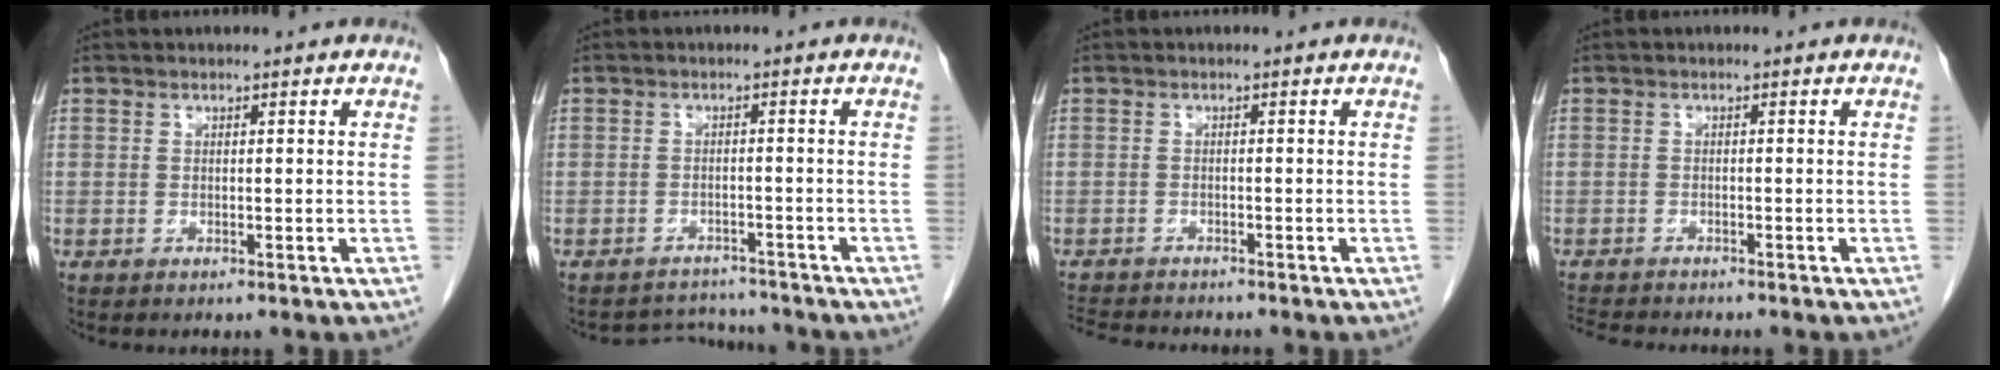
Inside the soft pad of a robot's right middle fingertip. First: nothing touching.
{"total": 4.2, "force": [-4.0, 0.8, -1.2], "torque": [0.016, 0.011, -0.057]}
{"total": 5.9, "force": [-5.6, 0.6, 1.7], "torque": [-0.028, -0.011, -0.090]}
{"total": 4.9, "force": [-4.6, 0.3, 1.5], "torque": [-0.024, -0.013, -0.076]}